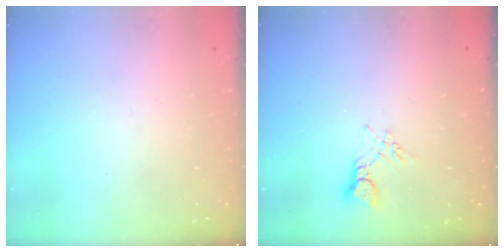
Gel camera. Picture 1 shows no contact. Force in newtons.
{"total": 2.6, "press": 2.6, "slide": 0.4}